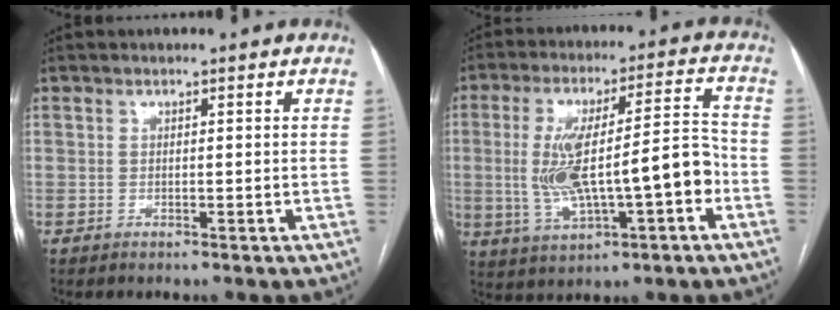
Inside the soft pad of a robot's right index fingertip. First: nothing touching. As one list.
[{"total": 14.8, "force": [-2.3, 3.5, 14.2], "torque": [-0.257, 0.025, -0.022]}]